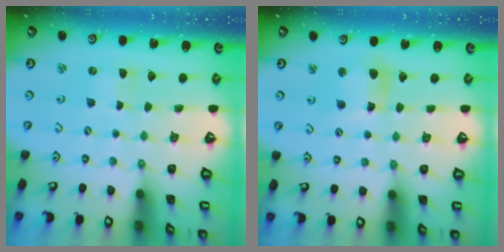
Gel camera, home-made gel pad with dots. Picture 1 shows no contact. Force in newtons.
{"total": 9.1, "press": 9.0, "slide": 1.4}